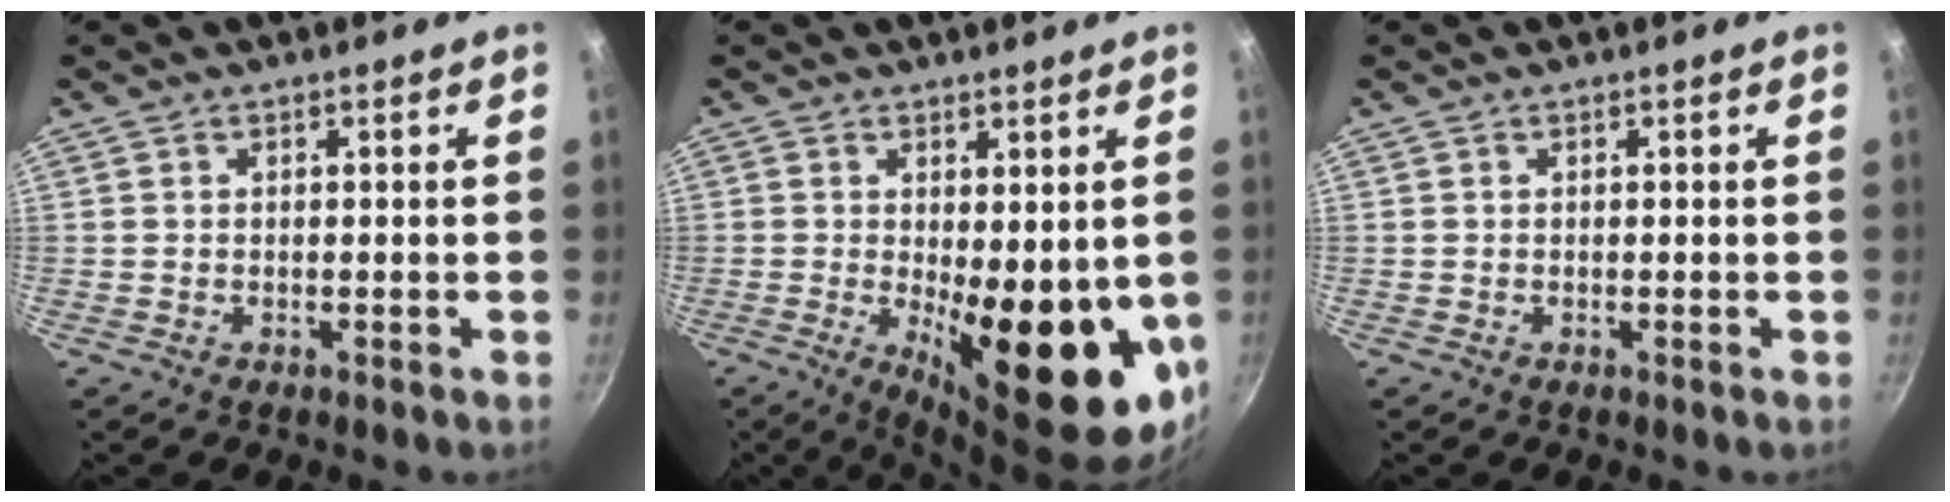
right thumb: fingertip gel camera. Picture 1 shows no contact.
{"total": 16.4, "force": [-1.9, 5.9, 15.2], "torque": [-0.185, -0.032, -0.012]}
{"total": 0.0}